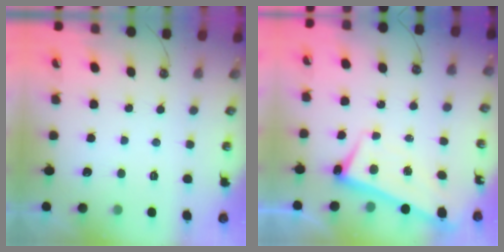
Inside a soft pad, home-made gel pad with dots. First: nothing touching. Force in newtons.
{"total": 2.6, "press": 2.5, "slide": 0.8}